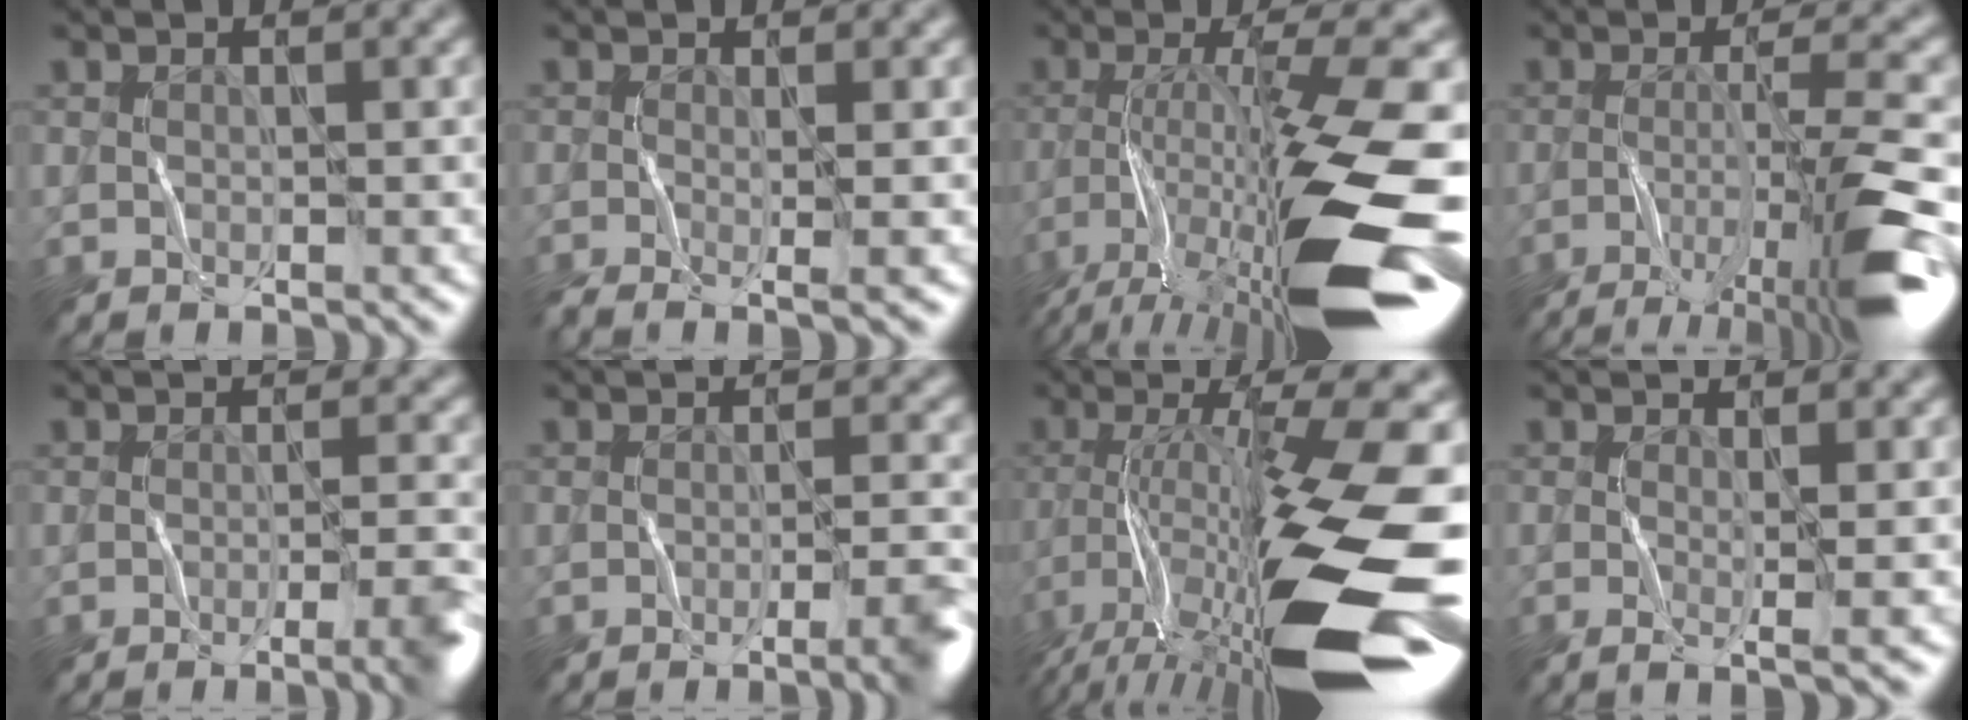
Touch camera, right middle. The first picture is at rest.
{"total": 3.1, "force": [-0.9, 0.8, 2.9], "torque": [-0.047, -0.012, -0.017]}
{"total": 13.9, "force": [-6.4, 2.6, 12.1], "torque": [-0.220, -0.009, -0.102]}
{"total": 9.6, "force": [-4.7, 1.4, 8.2], "torque": [-0.120, 0.005, -0.085]}
{"total": 5.1, "force": [-2.1, 1.2, 4.5], "torque": [-0.047, -0.004, -0.029]}
{"total": 4.9, "force": [-2.1, 1.1, 4.3], "torque": [-0.045, -0.003, -0.030]}
{"total": 16.4, "force": [-6.7, 4.1, 14.5], "torque": [-0.262, -0.002, -0.109]}
{"total": 2.5, "force": [-0.1, 0.5, 2.5], "torque": [-0.043, -0.007, -0.005]}